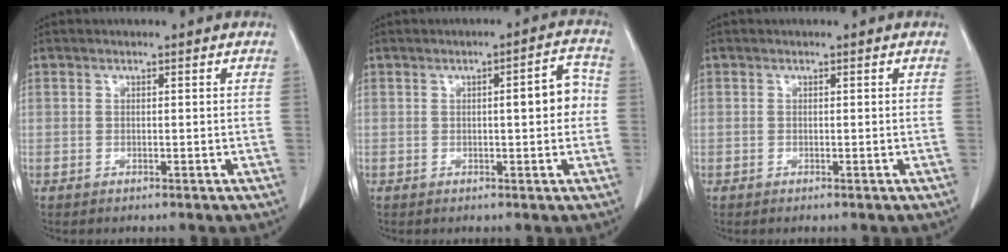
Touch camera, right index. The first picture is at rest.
{"total": 5.1, "force": [0.1, 1.2, 4.9], "torque": [-0.062, 0.017, -0.002]}
{"total": 0.0}